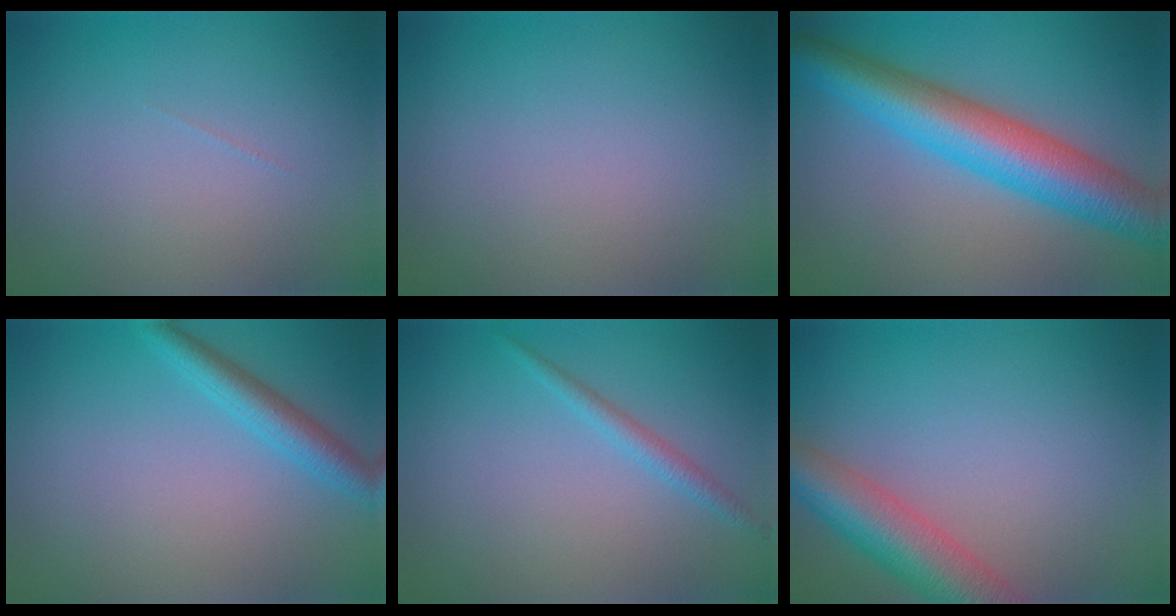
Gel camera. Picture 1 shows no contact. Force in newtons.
{"total": 0.0}
{"total": 8.6, "press": 8.6, "slide": 0.2}
{"total": 3.0, "press": 2.9, "slide": 0.2}
{"total": 1.5, "press": 1.5, "slide": 0.1}
{"total": 6.4, "press": 6.4, "slide": 0.4}